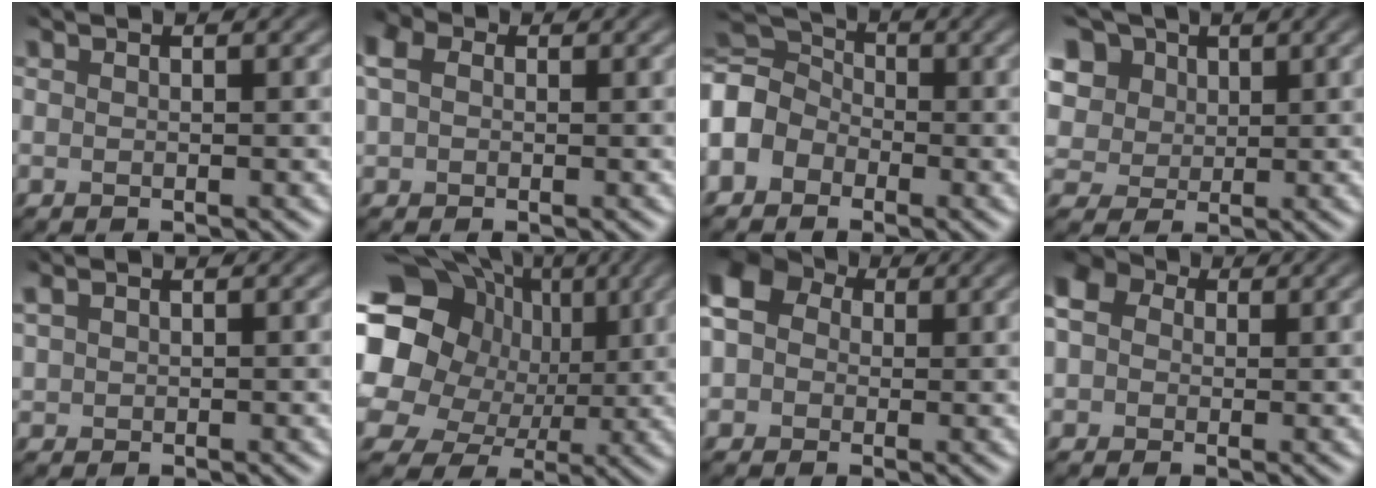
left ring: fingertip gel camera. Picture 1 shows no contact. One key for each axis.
{"total": 3.0, "fx": 0.8, "fy": 2.4, "fz": 1.6, "tx": -0.048, "ty": 0.009, "tz": 0.019}
{"total": 5.2, "fx": -2.2, "fy": 4.3, "fz": 2.0, "tx": -0.063, "ty": 0.013, "tz": -0.057}
{"total": 7.5, "fx": 3.8, "fy": 5.4, "fz": 3.5, "tx": -0.096, "ty": 0.019, "tz": 0.061}
{"total": 0.6, "fx": 0.6, "fy": 0.2, "fz": 0.0, "tx": -0.007, "ty": 0.005, "tz": 0.022}
{"total": 17.2, "fx": 2.5, "fy": 14.7, "fz": 8.6, "tx": -0.197, "ty": 0.019, "tz": 0.037}
{"total": 6.5, "fx": 1.7, "fy": 5.4, "fz": 3.2, "tx": -0.079, "ty": 0.024, "tz": 0.012}
{"total": 4.4, "fx": 1.3, "fy": 3.6, "fz": 2.1, "tx": -0.065, "ty": 0.016, "tz": 0.019}